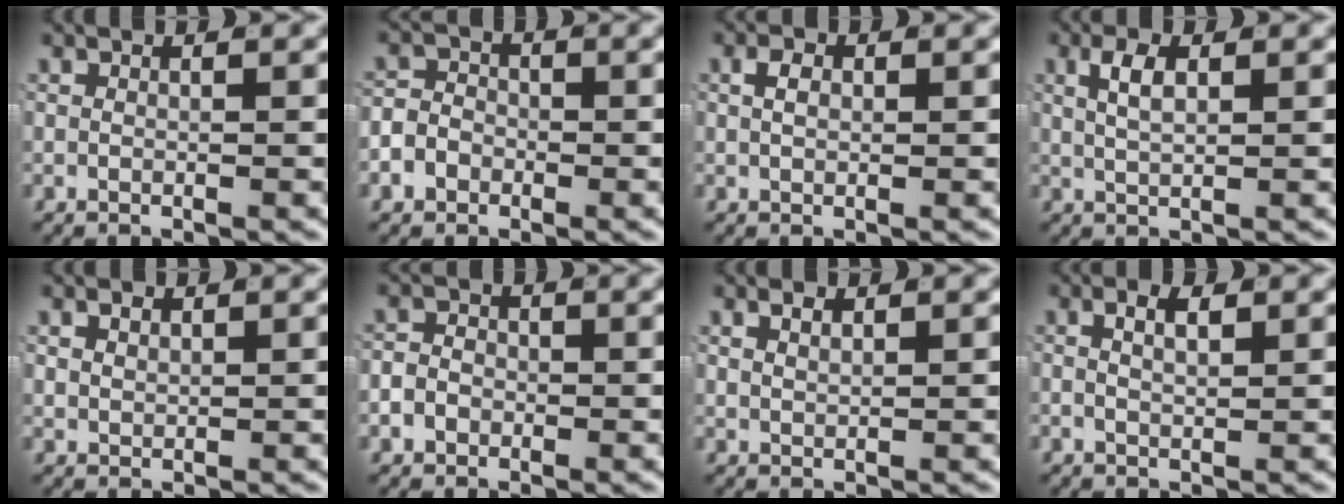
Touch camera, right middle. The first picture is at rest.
{"total": 3.7, "force": [-1.3, 3.1, 1.3], "torque": [-0.018, -0.001, -0.030]}
{"total": 1.2, "force": [0.4, 0.7, 1.0], "torque": [-0.016, 0.000, 0.009]}
{"total": 2.4, "force": [1.0, 0.6, 2.1], "torque": [-0.036, 0.000, 0.020]}
{"total": 1.1, "force": [0.7, 0.6, 0.6], "torque": [-0.011, -0.003, 0.019]}
{"total": 2.7, "force": [-1.0, 2.3, 0.9], "torque": [-0.012, 0.000, -0.022]}
{"total": 1.0, "force": [0.8, 0.2, 0.6], "torque": [-0.010, -0.003, 0.021]}
{"total": 1.9, "force": [0.3, 0.6, 1.8], "torque": [-0.025, -0.001, 0.005]}